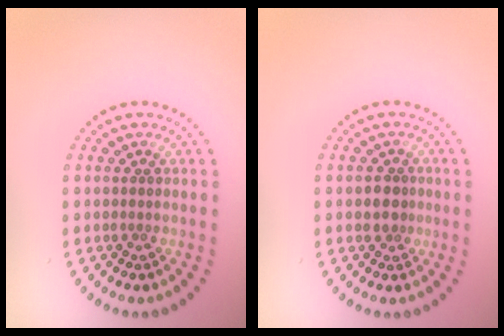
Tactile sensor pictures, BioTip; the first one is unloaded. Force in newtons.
{"total": 1.9, "press": 1.7, "slide": 0.9}